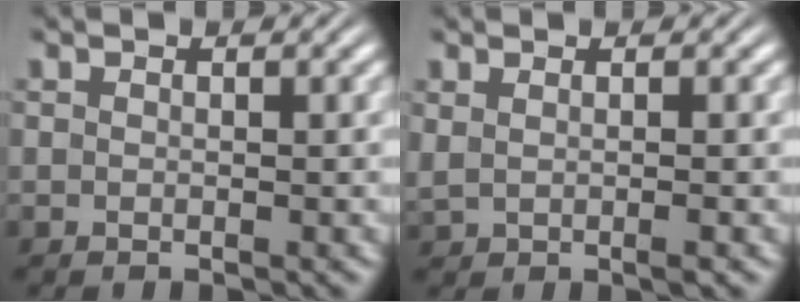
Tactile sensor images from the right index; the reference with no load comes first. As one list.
[{"total": 1.2, "force": [0.4, 0.3, 1.1], "torque": [-0.021, -0.001, 0.016]}]